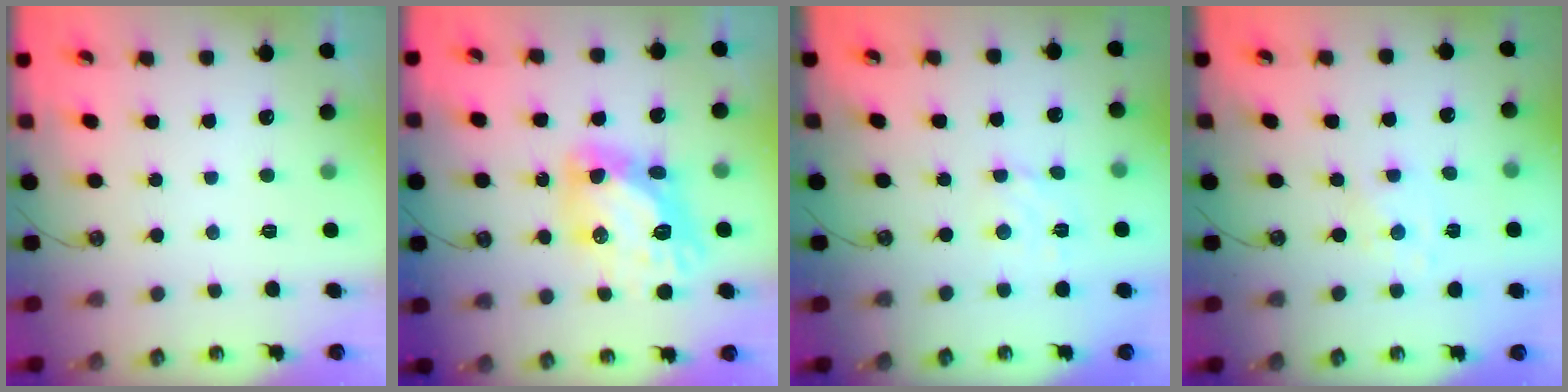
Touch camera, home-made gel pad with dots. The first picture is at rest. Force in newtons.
{"total": 13.5, "press": 13.4, "slide": 1.6}
{"total": 3.7, "press": 3.7, "slide": 0.2}
{"total": 2.0, "press": 2.0, "slide": 0.3}